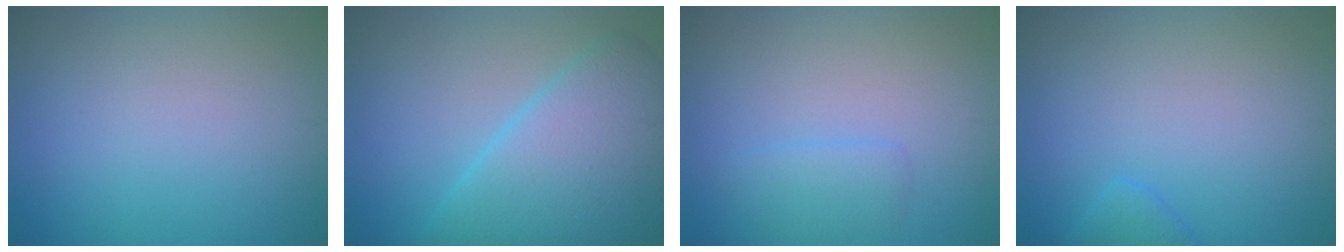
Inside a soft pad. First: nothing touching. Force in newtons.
{"total": 7.9, "press": 7.9, "slide": 0.2}
{"total": 1.6, "press": 1.6, "slide": 0.2}
{"total": 1.3, "press": 1.3, "slide": 0.1}